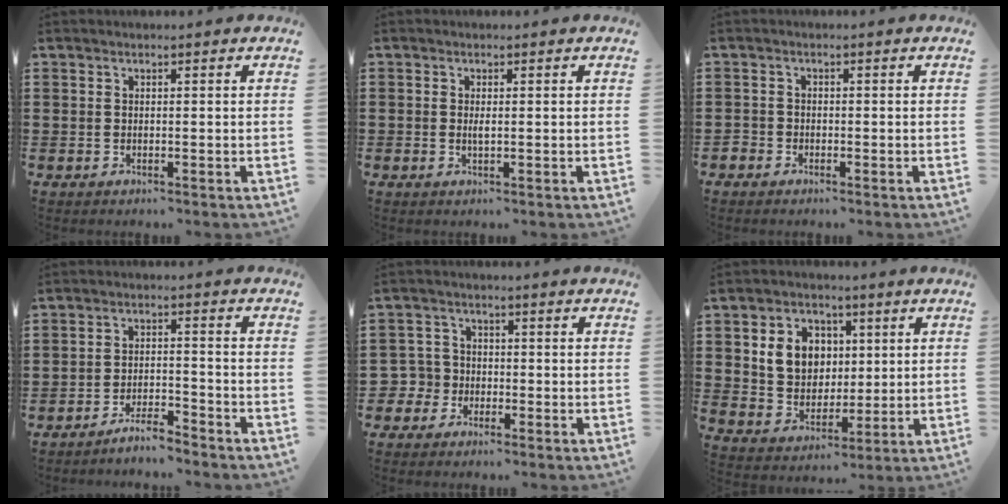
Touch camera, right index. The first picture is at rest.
{"total": 1.1, "force": [-0.1, 0.4, 1.1], "torque": [-0.021, 0.000, -0.001]}
{"total": 1.4, "force": [-1.1, 0.8, 0.0], "torque": [-0.004, 0.004, -0.026]}
{"total": 3.8, "force": [-3.8, 0.1, 0.8], "torque": [-0.016, 0.006, -0.076]}
{"total": 3.7, "force": [-1.8, 3.1, 0.6], "torque": [-0.040, 0.001, -0.044]}
{"total": 7.5, "force": [2.0, 6.5, 3.3], "torque": [-0.077, 0.017, 0.032]}